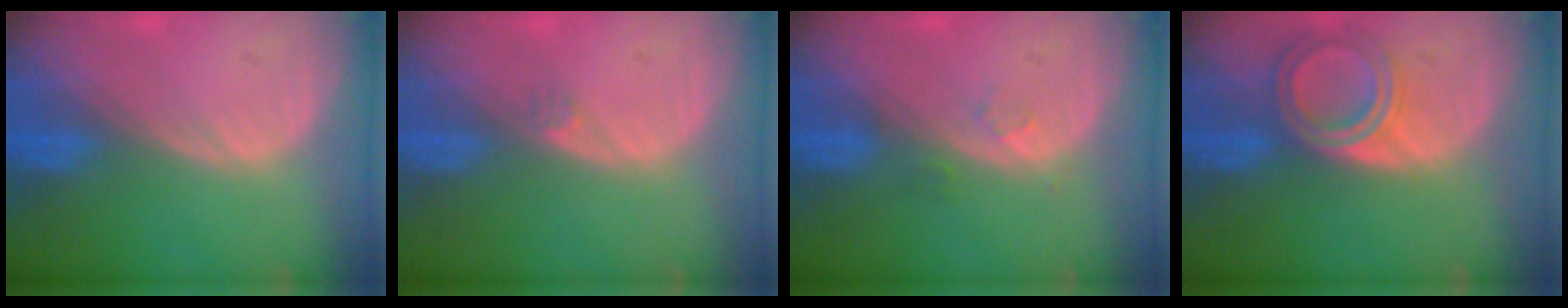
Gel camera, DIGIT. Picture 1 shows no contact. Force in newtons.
{"total": 0.8, "press": 0.7, "slide": 0.4}
{"total": 1.4, "press": 1.4, "slide": 0.1}
{"total": 6.4, "press": 5.7, "slide": 2.8}